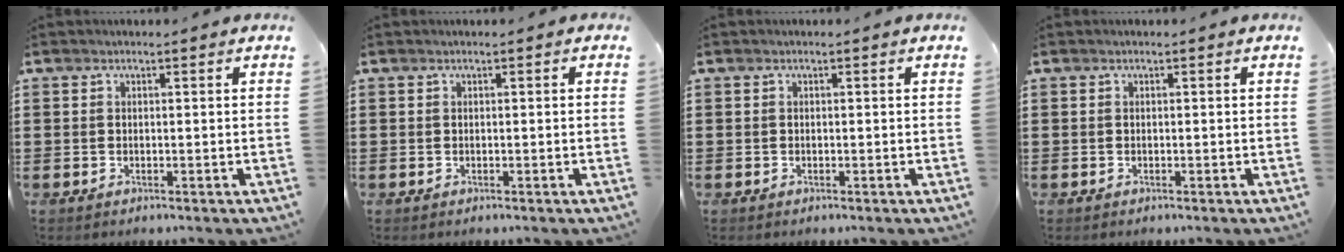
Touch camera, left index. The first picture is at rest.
{"total": 0.0}
{"total": 0.0}
{"total": 0.0}